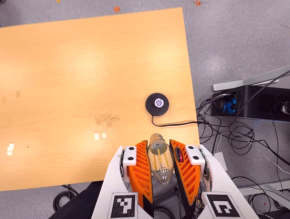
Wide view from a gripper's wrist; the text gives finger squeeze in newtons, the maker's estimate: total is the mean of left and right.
{"total": 17.7, "left": 18.7, "right": 16.7}